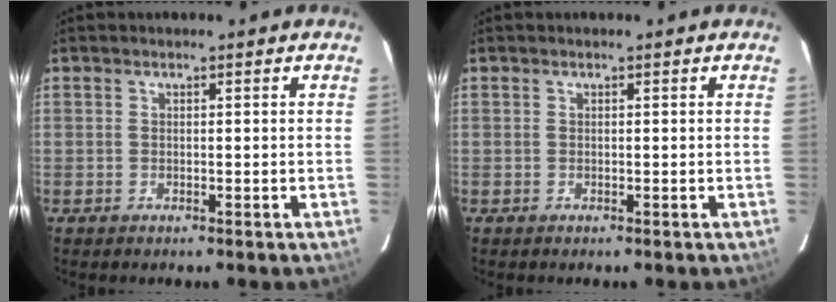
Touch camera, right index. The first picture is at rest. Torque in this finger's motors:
{"motor_torque": [0.00, 0.00, 0.00, 0.00]}